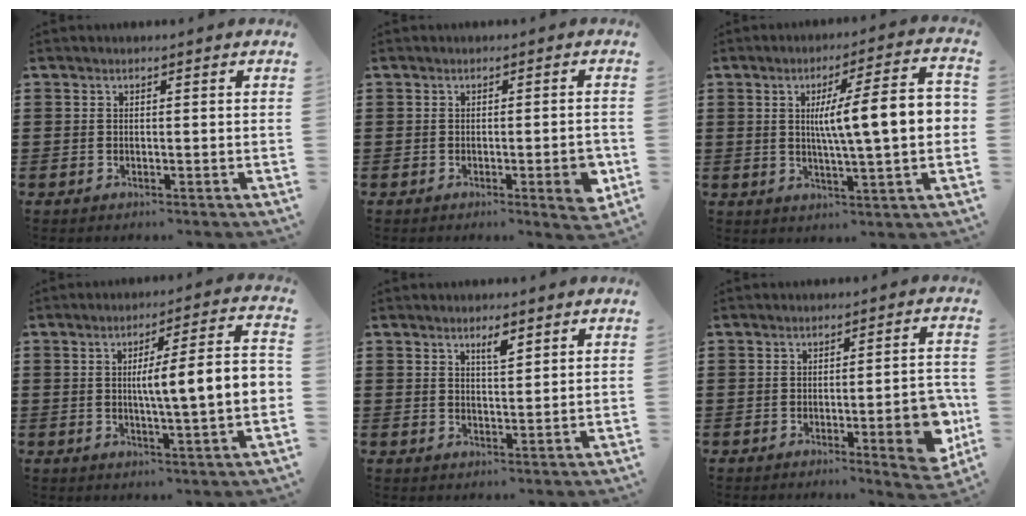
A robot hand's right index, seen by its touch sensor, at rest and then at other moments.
{"total": 3.9, "force": [-1.2, 0.6, 3.7], "torque": [-0.056, -0.007, -0.016]}
{"total": 11.2, "force": [1.2, 1.5, 11.0], "torque": [-0.190, 0.003, 0.014]}
{"total": 8.5, "force": [-0.1, 0.7, 8.4], "torque": [-0.144, -0.004, -0.010]}
{"total": 2.6, "force": [1.8, 0.6, 1.7], "torque": [-0.029, 0.000, 0.028]}
{"total": 7.0, "force": [-2.1, 1.5, 6.5], "torque": [-0.084, -0.010, -0.030]}